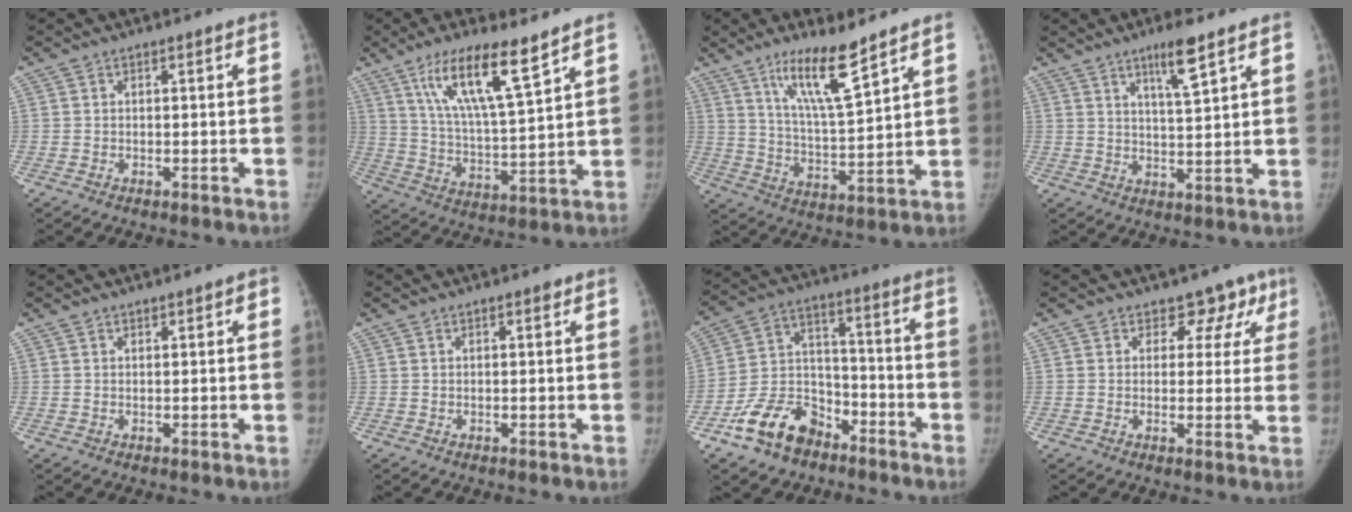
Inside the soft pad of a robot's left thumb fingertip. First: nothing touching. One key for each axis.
{"total": 14.5, "fx": 8.9, "fy": 2.6, "fz": 11.1, "tx": -0.191, "ty": -0.045, "tz": 0.170}
{"total": 11.9, "fx": 8.1, "fy": 1.6, "fz": 8.6, "tx": -0.147, "ty": -0.060, "tz": 0.153}
{"total": 6.2, "fx": 4.0, "fy": 0.7, "fz": 4.7, "tx": -0.077, "ty": -0.028, "tz": 0.071}
{"total": 0.9, "fx": 0.5, "fy": 0.4, "fz": 0.6, "tx": 0.001, "ty": 0.001, "tz": 0.004}
{"total": 0.6, "fx": 0.4, "fy": 0.3, "fz": 0.4, "tx": -0.004, "ty": 0.000, "tz": 0.004}
{"total": 13.2, "fx": -8.7, "fy": 8.2, "fz": 5.5, "tx": -0.078, "ty": 0.073, "tz": -0.159}
{"total": 6.4, "fx": 4.1, "fy": 4.7, "fz": 1.1, "tx": 0.034, "ty": -0.016, "tz": 0.031}